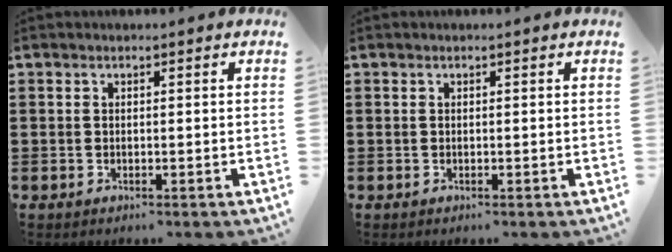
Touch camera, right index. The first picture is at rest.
{"total": 0.0}